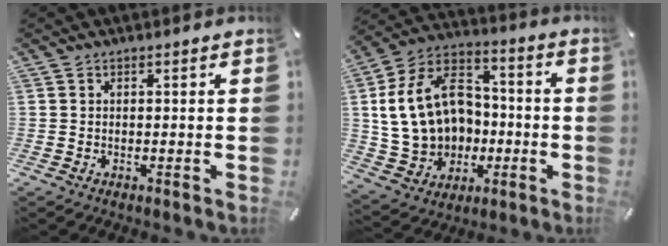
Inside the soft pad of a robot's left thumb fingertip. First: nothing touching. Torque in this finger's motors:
{"motor_torque": [0.61, 2.39, 1.71, -0.66, 0.73]}